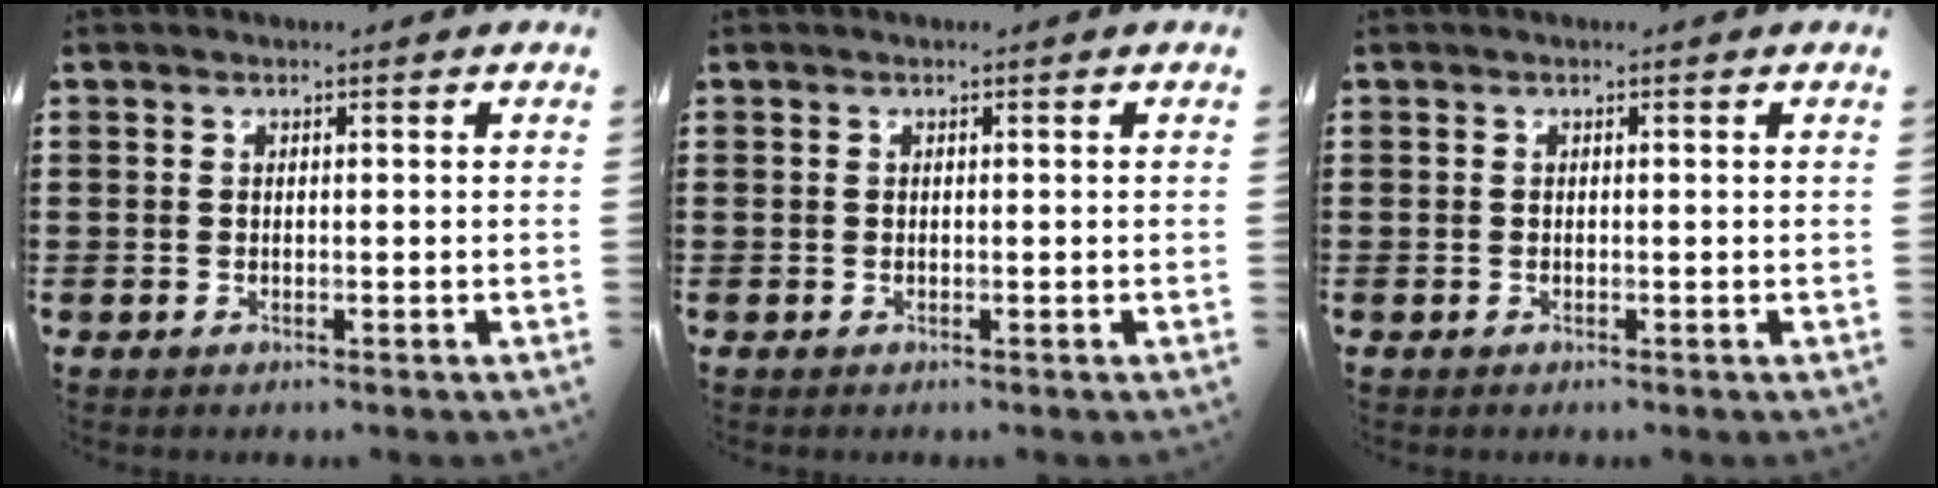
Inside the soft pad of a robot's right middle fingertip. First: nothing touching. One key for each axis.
{"total": 0.0}
{"total": 0.0}